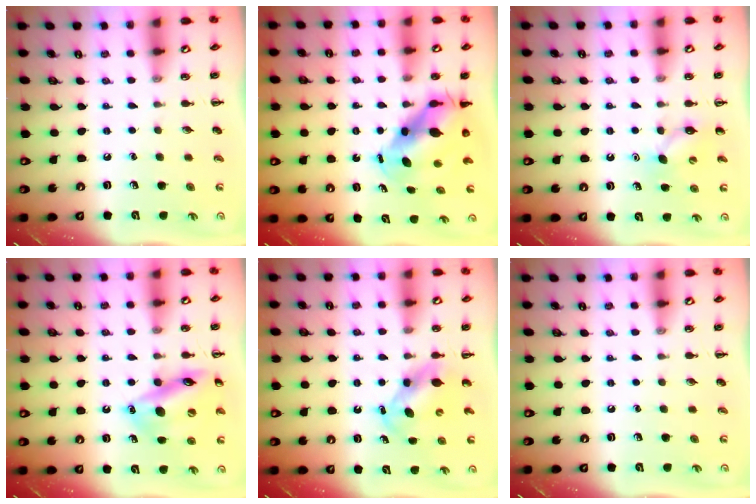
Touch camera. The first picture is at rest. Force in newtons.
{"total": 8.4, "press": 8.2, "slide": 1.9}
{"total": 5.9, "press": 5.8, "slide": 1.1}
{"total": 16.3, "press": 16.2, "slide": 2.3}
{"total": 6.6, "press": 6.5, "slide": 1.0}
{"total": 0.0}